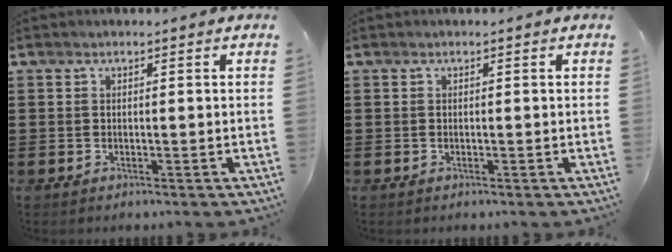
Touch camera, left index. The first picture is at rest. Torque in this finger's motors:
{"motor_torque": [0.00, 0.00, 0.00, 0.00]}